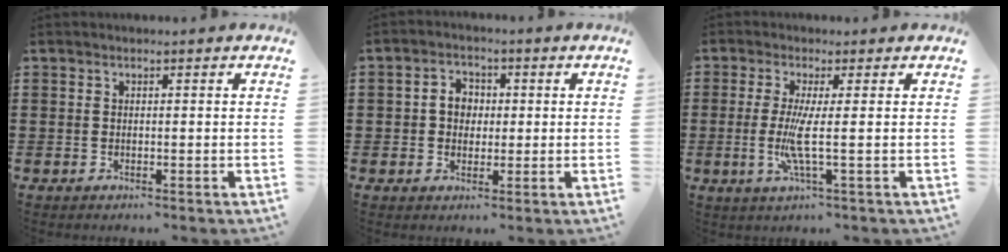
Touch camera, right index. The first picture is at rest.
{"total": 3.9, "force": [0.0, 3.3, 2.2], "torque": [-0.052, 0.013, -0.005]}
{"total": 5.7, "force": [-0.2, -0.2, 5.7], "torque": [-0.127, -0.023, -0.012]}